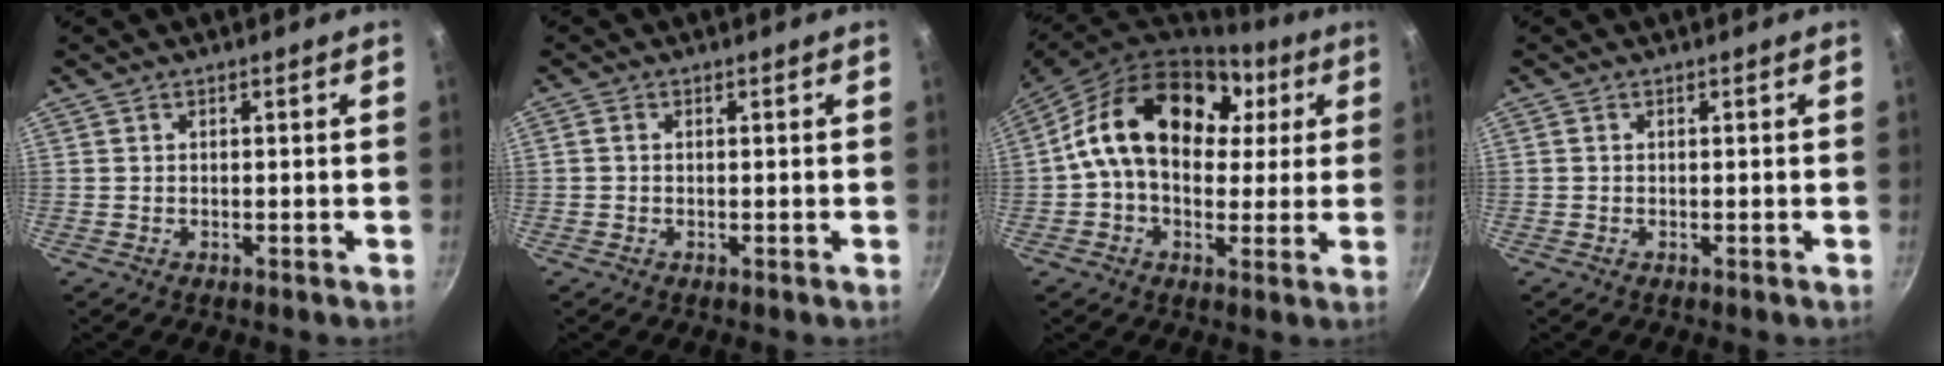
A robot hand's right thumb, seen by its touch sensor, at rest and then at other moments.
{"total": 0.9, "force": [0.0, 0.7, 0.6], "torque": [-0.011, 0.005, -0.001]}
{"total": 20.7, "force": [4.7, 14.6, 13.9], "torque": [-0.212, 0.021, 0.061]}
{"total": 0.0}